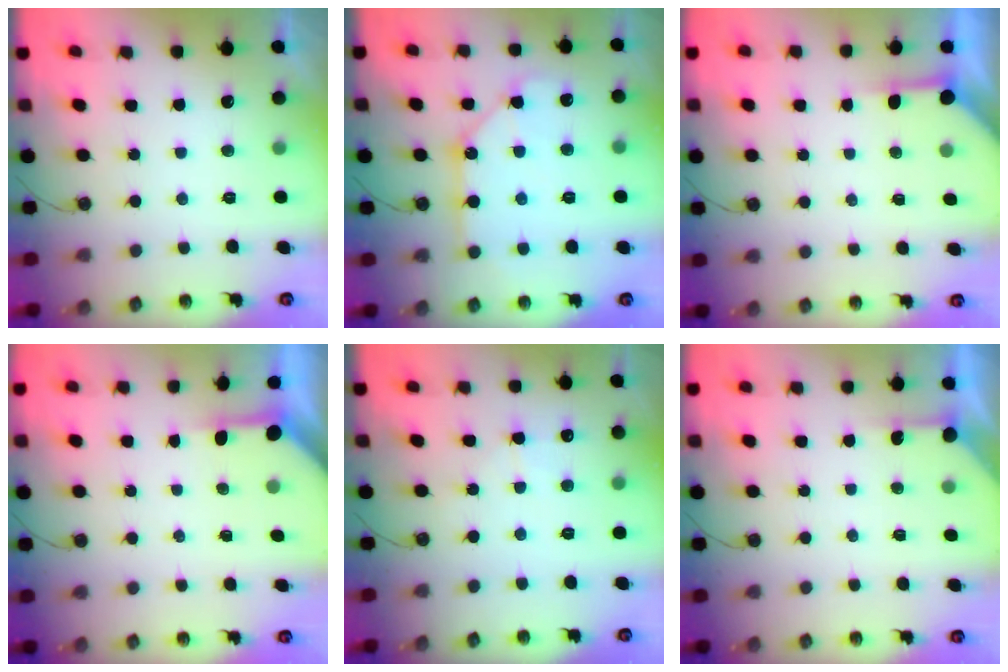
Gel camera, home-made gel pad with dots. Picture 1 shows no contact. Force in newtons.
{"total": 10.4, "press": 10.3, "slide": 0.9}
{"total": 3.9, "press": 3.9, "slide": 0.4}
{"total": 3.4, "press": 3.3, "slide": 0.3}
{"total": 3.0, "press": 2.9, "slide": 0.5}
{"total": 2.3, "press": 2.2, "slide": 0.3}